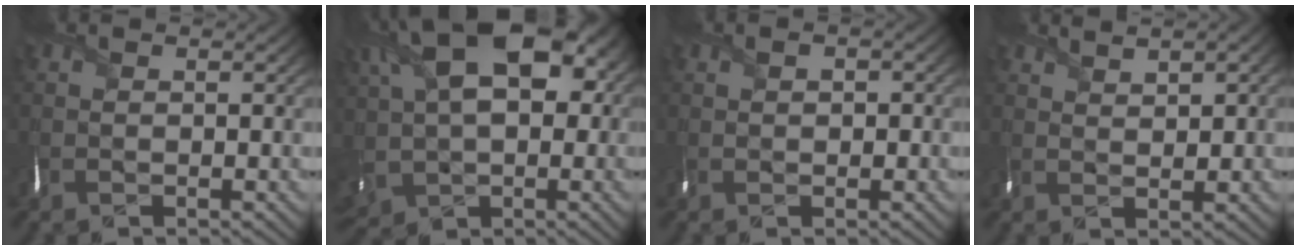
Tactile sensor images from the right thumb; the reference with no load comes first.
{"total": 17.5, "force": [3.9, 11.3, 12.8], "torque": [-0.262, 0.015, 0.078]}
{"total": 1.8, "force": [0.2, 1.2, 1.3], "torque": [-0.022, 0.002, 0.004]}
{"total": 2.7, "force": [1.9, 0.8, 1.6], "torque": [-0.029, -0.003, 0.043]}